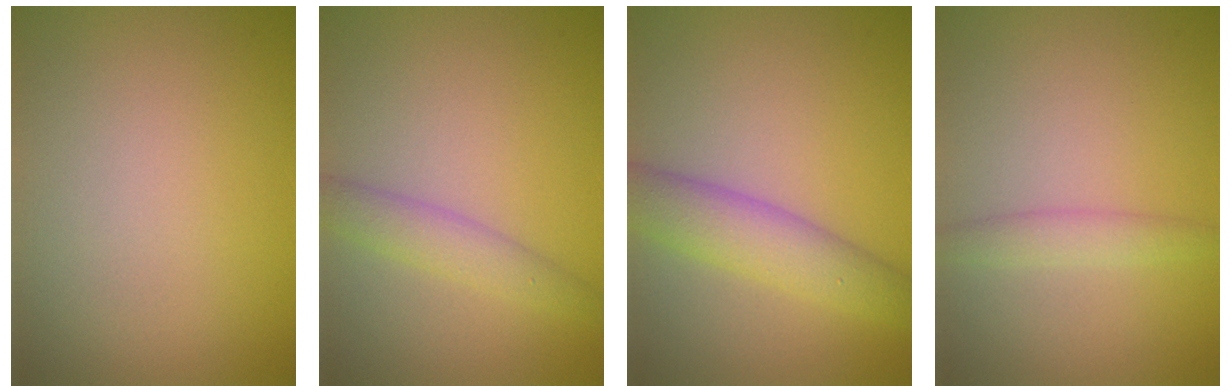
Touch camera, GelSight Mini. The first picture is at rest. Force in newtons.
{"total": 2.5, "press": 2.5, "slide": 0.1}
{"total": 4.7, "press": 4.7, "slide": 0.2}
{"total": 1.7, "press": 1.6, "slide": 0.2}